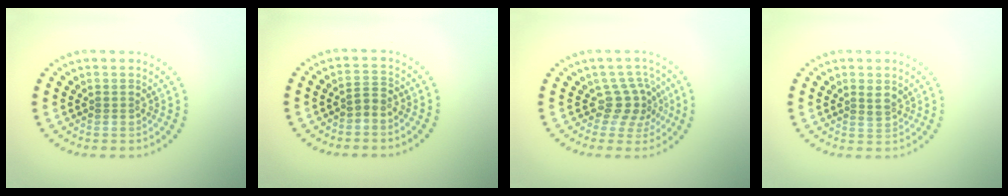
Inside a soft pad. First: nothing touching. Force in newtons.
{"total": 1.4, "press": 1.1, "slide": 0.7}
{"total": 2.9, "press": 2.2, "slide": 1.9}
{"total": 1.6, "press": 1.3, "slide": 0.9}